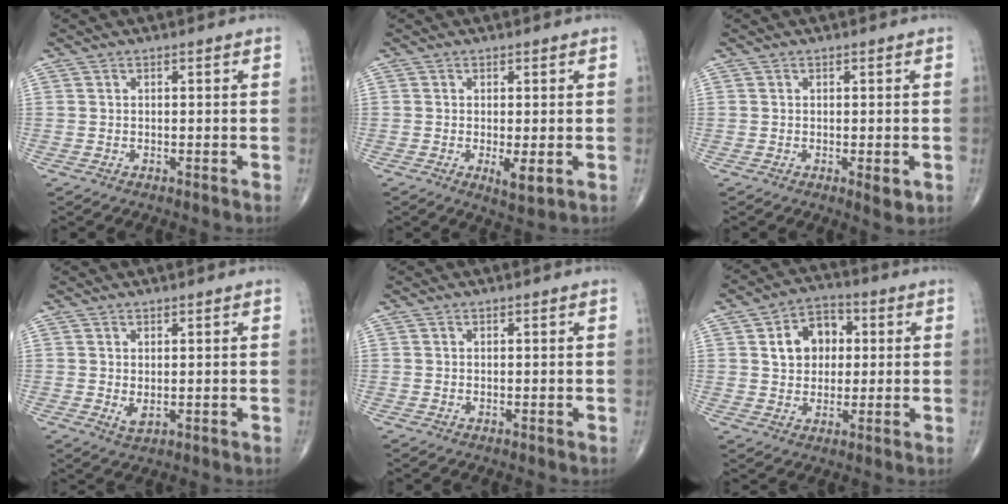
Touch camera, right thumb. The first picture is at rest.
{"total": 3.5, "force": [-0.7, 1.1, 3.3], "torque": [-0.056, -0.012, -0.009]}
{"total": 2.4, "force": [-0.6, 0.9, 2.1], "torque": [-0.028, -0.006, -0.006]}
{"total": 2.1, "force": [0.2, 1.1, 1.8], "torque": [-0.033, -0.007, 0.009]}
{"total": 0.0}
{"total": 9.6, "force": [2.1, 7.3, 5.9], "torque": [-0.062, 0.008, 0.028]}